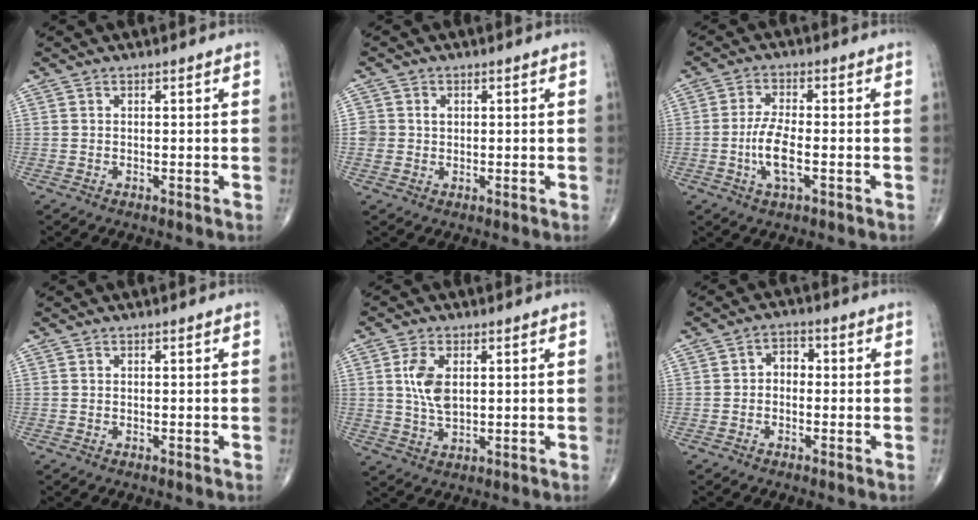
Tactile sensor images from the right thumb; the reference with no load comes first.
{"total": 3.0, "force": [0.4, 2.7, 1.2], "torque": [-0.007, 0.000, 0.010]}
{"total": 6.7, "force": [-1.8, 2.3, 6.0], "torque": [-0.125, 0.007, -0.034]}
{"total": 0.0}
{"total": 6.6, "force": [1.4, 3.6, 5.3], "torque": [-0.104, -0.007, 0.029]}
{"total": 3.3, "force": [-0.3, 2.5, 2.1], "torque": [-0.015, 0.016, -0.018]}